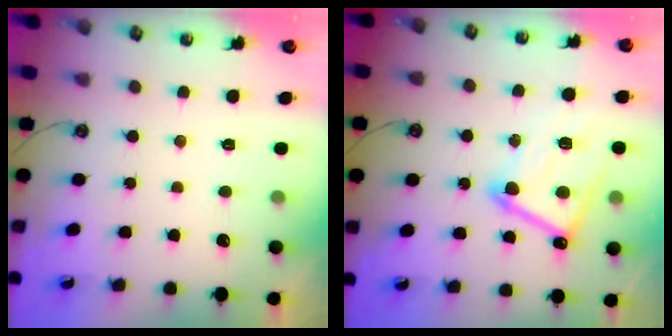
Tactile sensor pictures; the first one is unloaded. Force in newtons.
{"total": 12.5, "press": 12.5, "slide": 0.3}